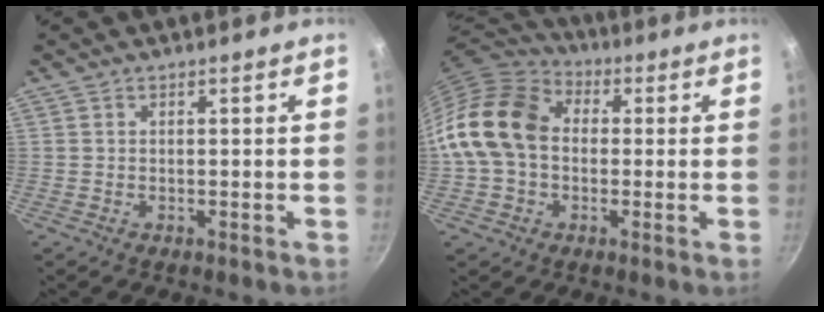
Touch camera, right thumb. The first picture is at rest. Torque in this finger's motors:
{"motor_torque": [1.55, 2.00, 1.77, -0.02, 0.46]}